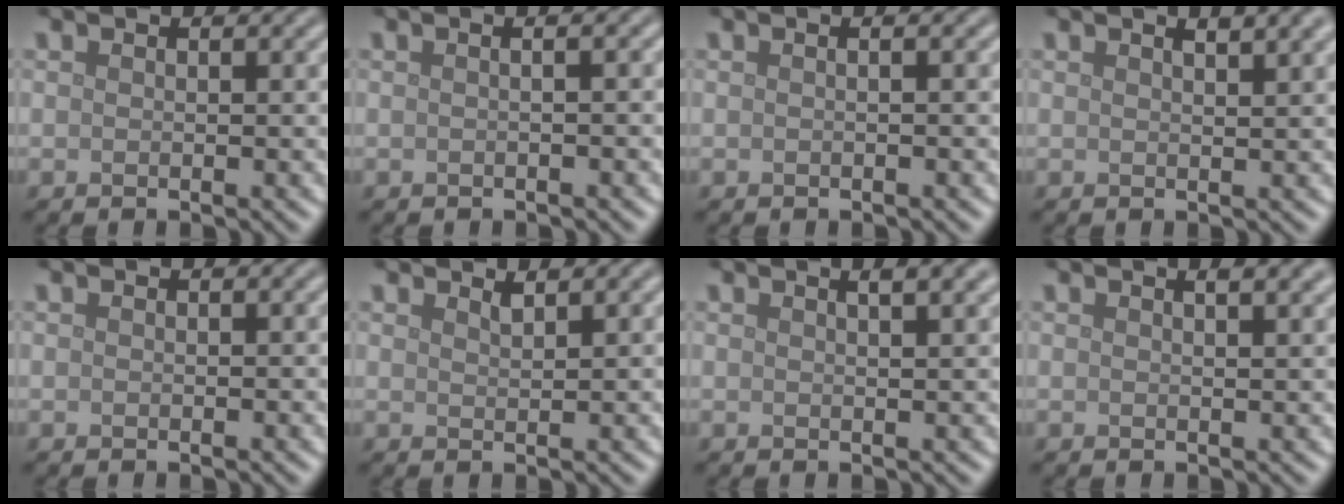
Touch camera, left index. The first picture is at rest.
{"total": 2.8, "force": [0.5, 1.4, 2.4], "torque": [-0.012, 0.008, -0.021]}
{"total": 1.3, "force": [0.2, 0.6, 1.2], "torque": [-0.010, -0.002, -0.008]}
{"total": 3.1, "force": [1.9, 1.0, 2.2], "torque": [-0.014, 0.014, 0.012]}
{"total": 0.0}
{"total": 1.0, "force": [0.9, 0.1, 0.4], "torque": [-0.004, 0.000, 0.016]}
{"total": 4.0, "force": [2.2, 1.6, 2.8], "torque": [-0.009, 0.017, 0.002]}
{"total": 3.0, "force": [1.7, 1.1, 2.1], "torque": [-0.008, 0.014, 0.007]}